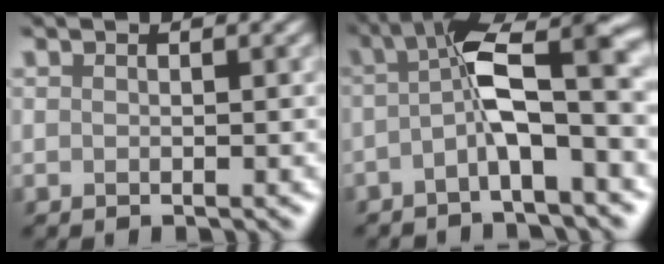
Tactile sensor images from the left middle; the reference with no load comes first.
{"total": 6.0, "force": [-1.3, 0.5, 5.9], "torque": [-0.124, 0.026, -0.013]}